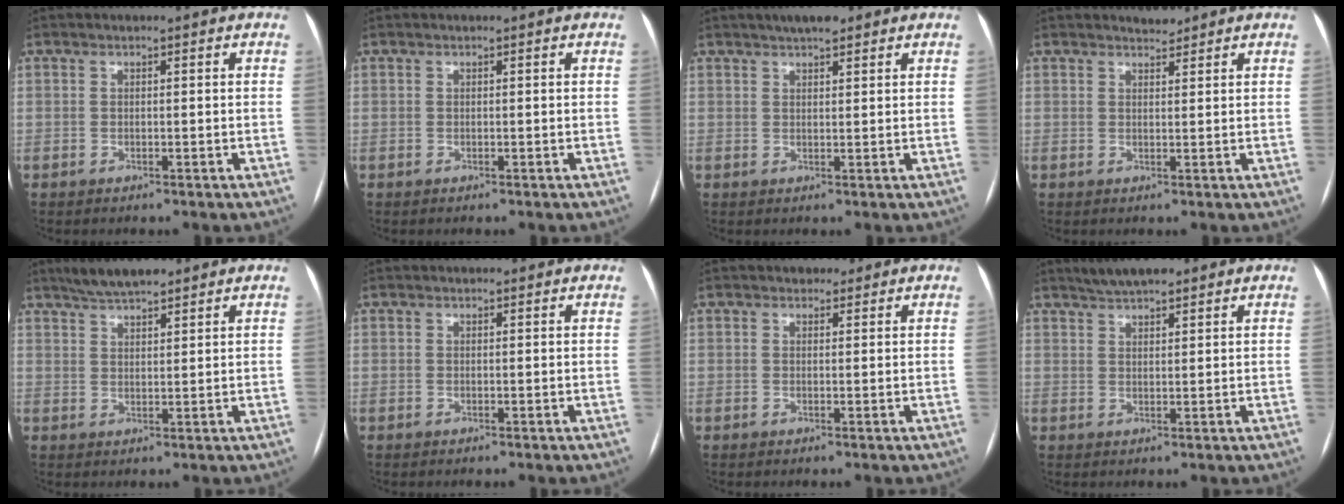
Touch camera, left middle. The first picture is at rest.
{"total": 0.0}
{"total": 3.9, "force": [2.9, 1.1, 2.3], "torque": [-0.040, 0.015, 0.047]}
{"total": 1.6, "force": [1.5, 0.3, 0.1], "torque": [-0.007, -0.001, 0.026]}
{"total": 6.0, "force": [4.9, 1.2, 3.1], "torque": [-0.060, 0.017, 0.087]}
{"total": 0.8, "force": [0.7, 0.4, 0.1], "torque": [-0.008, 0.012, 0.011]}
{"total": 1.5, "force": [1.0, 1.0, 0.3], "torque": [-0.005, 0.004, 0.012]}
{"total": 5.0, "force": [4.1, 1.2, 2.6], "torque": [-0.050, 0.019, 0.071]}